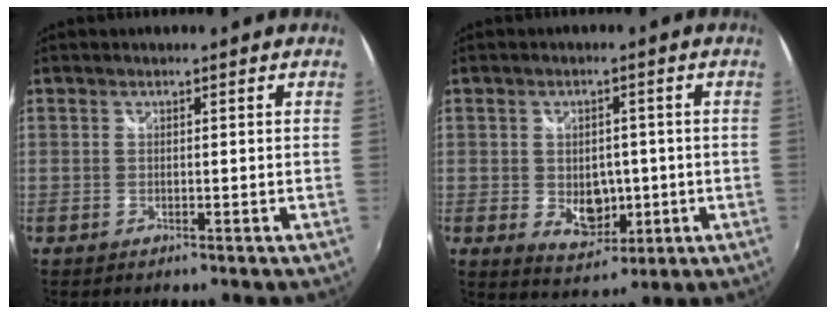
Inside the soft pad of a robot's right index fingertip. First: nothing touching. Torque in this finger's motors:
{"motor_torque": [0.04, 0.09, 0.10, 0.03]}